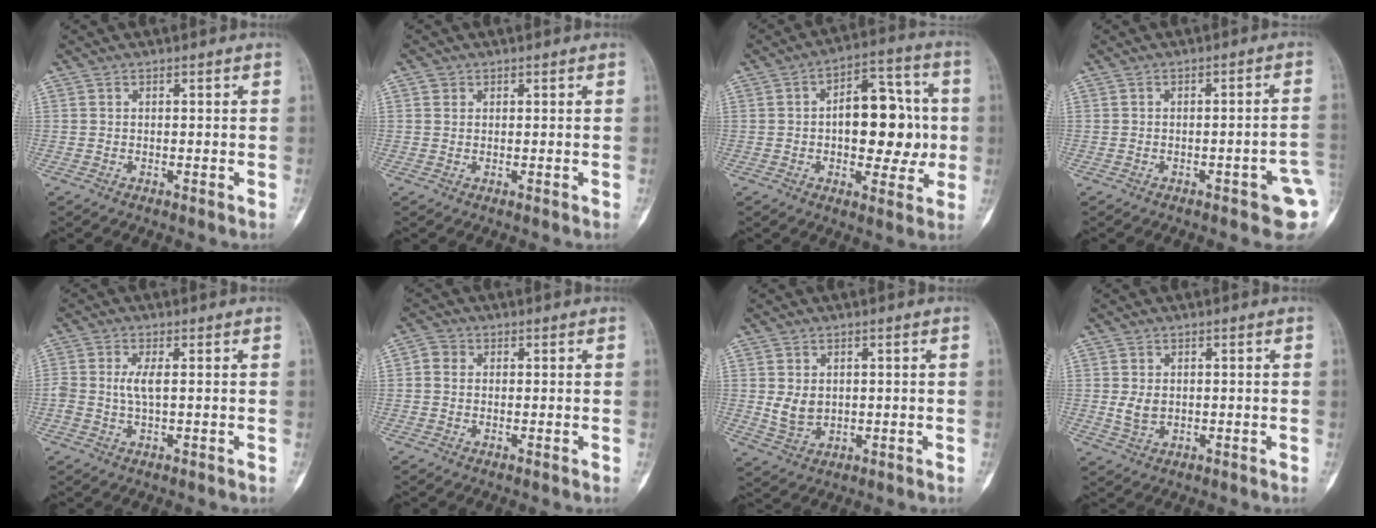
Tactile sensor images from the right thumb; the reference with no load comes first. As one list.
[{"total": 0.9, "force": [0.3, 0.8, 0.2], "torque": [0.002, 0.001, 0.005]}, {"total": 15.7, "force": [-0.2, 8.9, 13.0], "torque": [-0.141, 0.028, -0.005]}, {"total": 7.7, "force": [-2.3, 2.2, 7.0], "torque": [-0.076, 0.013, -0.024]}, {"total": 3.1, "force": [0.1, 1.0, 2.9], "torque": [-0.076, 0.004, 0.004]}, {"total": 2.3, "force": [0.1, 2.1, 1.0], "torque": [-0.012, 0.005, -0.003]}, {"total": 4.6, "force": [0.5, 3.5, 2.9], "torque": [-0.038, -0.010, 0.022]}, {"total": 3.2, "force": [0.2, 2.3, 2.2], "torque": [-0.037, -0.005, 0.009]}]